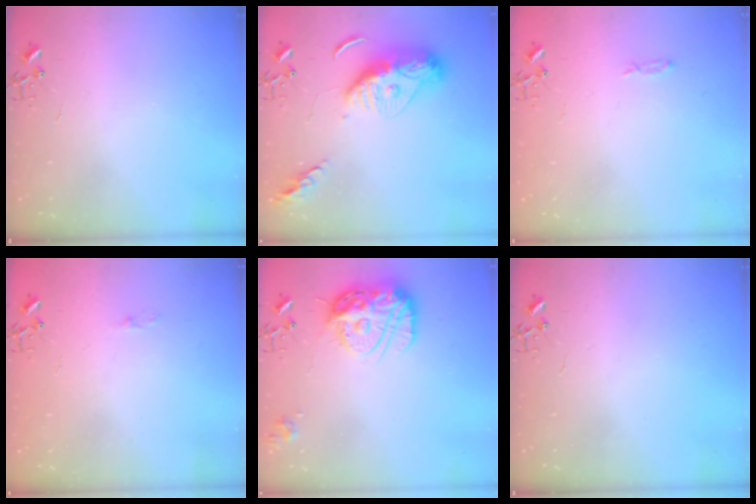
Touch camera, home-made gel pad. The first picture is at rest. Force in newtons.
{"total": 12.7, "press": 12.7, "slide": 1.2}
{"total": 3.7, "press": 3.7, "slide": 0.6}
{"total": 3.3, "press": 3.2, "slide": 0.4}
{"total": 15.4, "press": 15.3, "slide": 1.4}
{"total": 0.0}